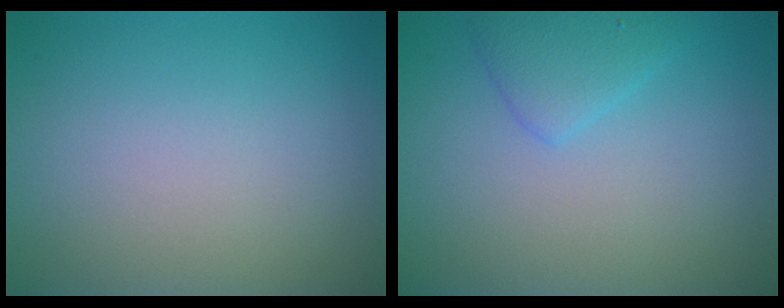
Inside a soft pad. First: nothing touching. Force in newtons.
{"total": 2.2, "press": 2.2, "slide": 0.1}